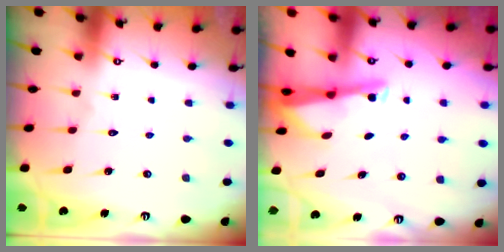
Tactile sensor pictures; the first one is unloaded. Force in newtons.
{"total": 2.7, "press": 2.7, "slide": 0.2}